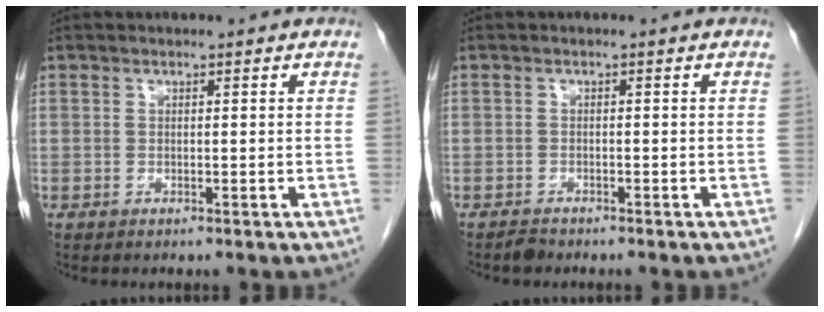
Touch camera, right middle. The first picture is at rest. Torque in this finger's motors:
{"motor_torque": [-0.26, -0.17, 0.01, -0.01]}